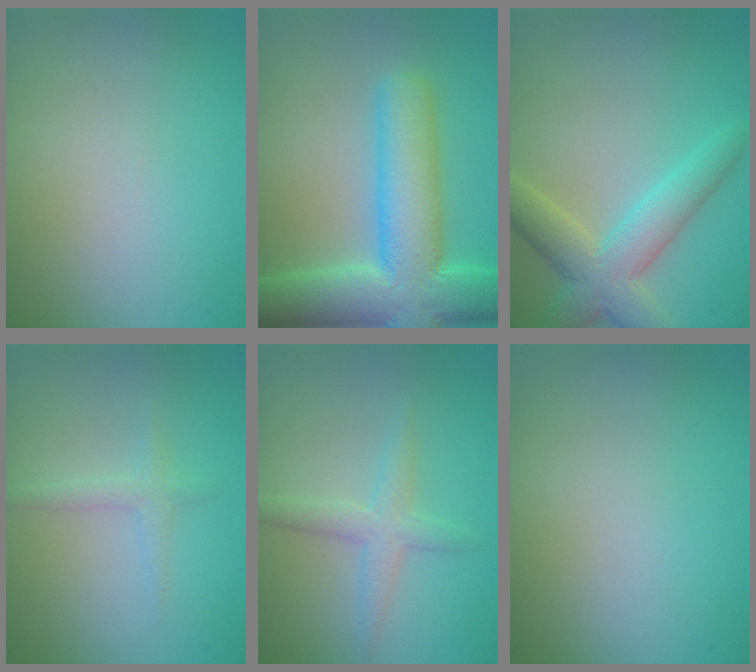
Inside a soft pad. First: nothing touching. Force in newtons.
{"total": 10.4, "press": 10.4, "slide": 0.4}
{"total": 5.5, "press": 5.4, "slide": 0.3}
{"total": 1.3, "press": 1.3, "slide": 0.0}
{"total": 2.3, "press": 2.3, "slide": 0.0}
{"total": 0.0}